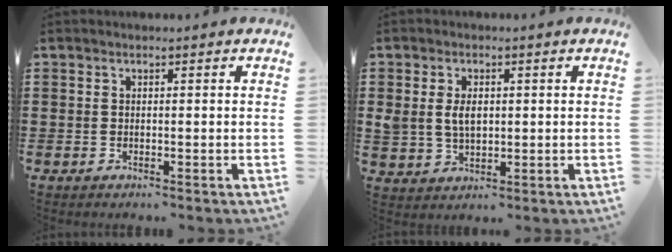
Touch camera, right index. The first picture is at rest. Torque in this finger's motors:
{"motor_torque": [0.29, -0.04, 0.43, 0.06]}